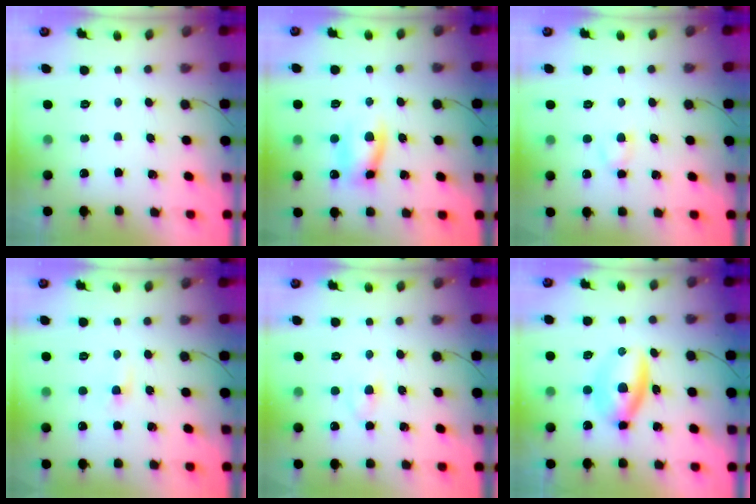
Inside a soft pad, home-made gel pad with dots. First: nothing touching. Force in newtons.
{"total": 8.7, "press": 8.7, "slide": 0.7}
{"total": 2.9, "press": 2.7, "slide": 1.0}
{"total": 1.5, "press": 1.2, "slide": 0.8}
{"total": 2.7, "press": 2.4, "slide": 1.2}
{"total": 6.2, "press": 6.1, "slide": 1.1}